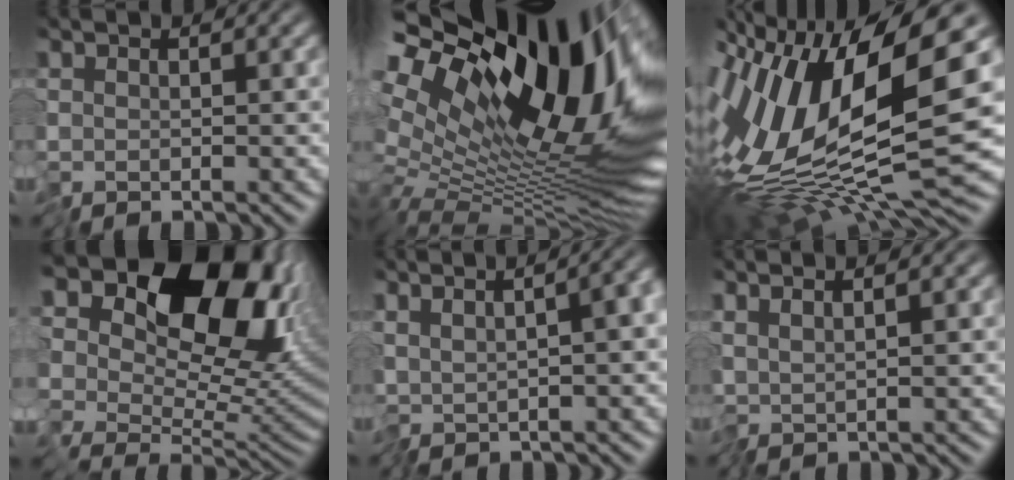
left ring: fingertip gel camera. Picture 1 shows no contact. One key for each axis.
{"total": 19.9, "fx": 6.6, "fy": 9.3, "fz": 16.4, "tx": -0.274, "ty": 0.034, "tz": 0.123}
{"total": 15.7, "fx": -0.2, "fy": 5.5, "fz": 14.7, "tx": -0.295, "ty": 0.018, "tz": -0.014}
{"total": 16.7, "fx": 7.9, "fy": 10.0, "fz": 10.9, "tx": -0.171, "ty": 0.035, "tz": 0.125}
{"total": 8.9, "fx": 1.3, "fy": 3.8, "fz": 7.9, "tx": -0.124, "ty": 0.022, "tz": 0.037}
{"total": 1.3, "fx": 0.6, "fy": -0.4, "fz": 1.1, "tx": -0.027, "ty": 0.007, "tz": 0.014}